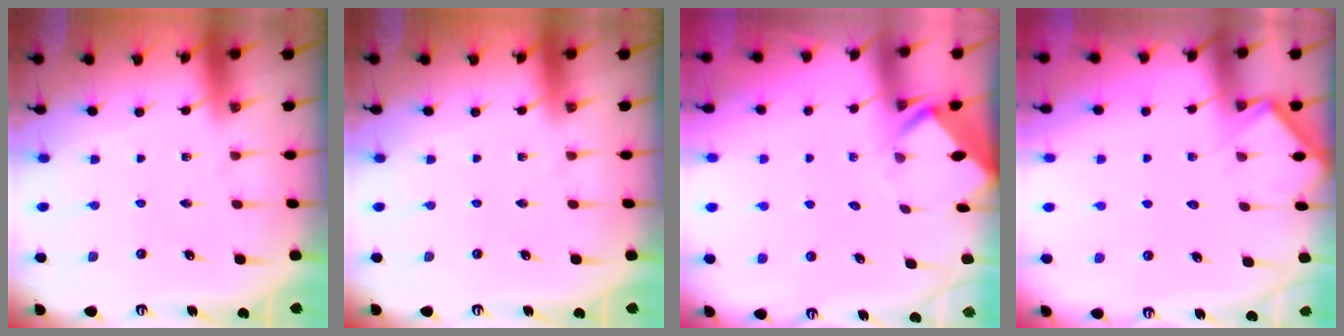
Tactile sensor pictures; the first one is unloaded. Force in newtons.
{"total": 0.0}
{"total": 3.6, "press": 3.6, "slide": 0.3}
{"total": 6.0, "press": 6.0, "slide": 0.5}